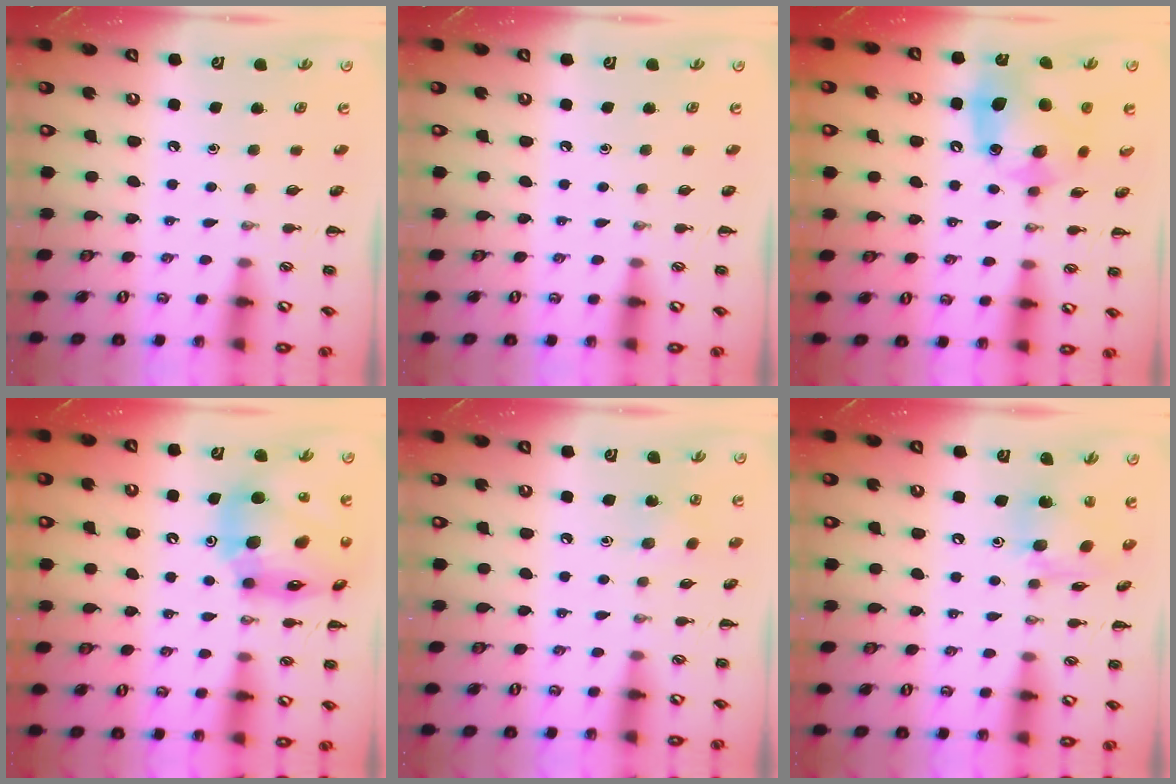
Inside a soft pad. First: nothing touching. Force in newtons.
{"total": 0.0}
{"total": 12.9, "press": 12.8, "slide": 2.1}
{"total": 17.4, "press": 16.7, "slide": 5.1}
{"total": 5.2, "press": 4.9, "slide": 1.5}
{"total": 10.4, "press": 10.3, "slide": 0.9}